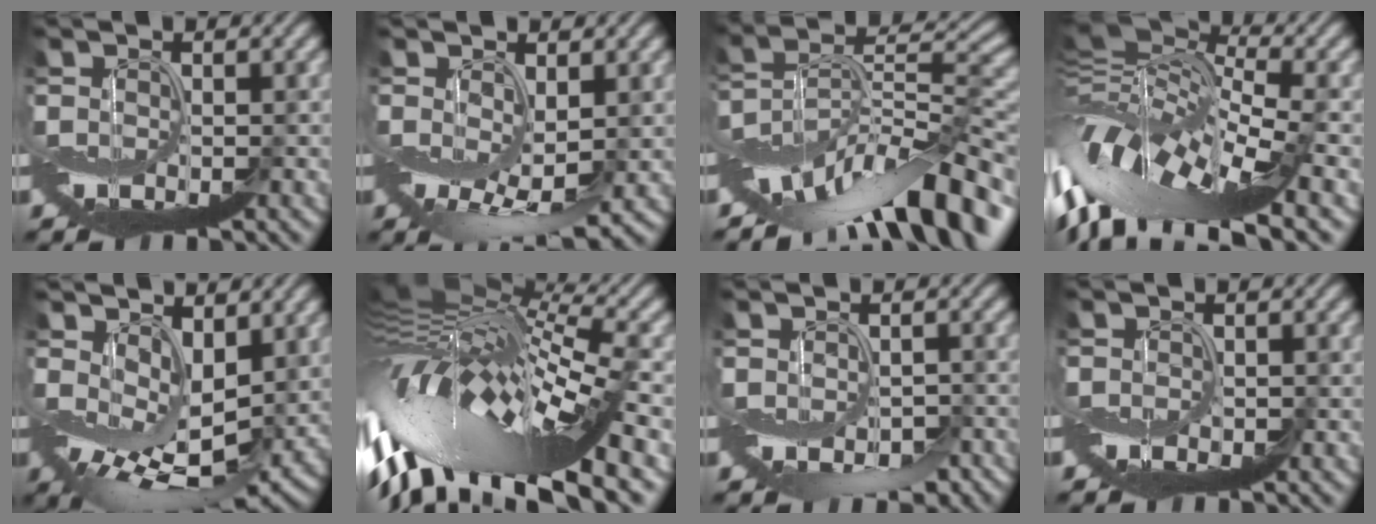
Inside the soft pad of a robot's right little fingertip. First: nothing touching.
{"total": 3.4, "force": [0.5, 1.6, 2.9], "torque": [-0.058, -0.005, 0.017]}
{"total": 12.7, "force": [-7.4, 5.3, 8.9], "torque": [-0.154, 0.022, -0.120]}
{"total": 14.6, "force": [-4.8, 7.0, 11.9], "torque": [-0.243, 0.018, -0.090]}
{"total": 7.5, "force": [1.3, 4.5, 5.8], "torque": [-0.117, -0.017, 0.038]}
{"total": 16.3, "force": [-3.4, 6.1, 14.8], "torque": [-0.282, 0.010, -0.059]}
{"total": 4.3, "force": [-2.6, 2.6, 2.3], "torque": [-0.021, 0.000, -0.028]}
{"total": 0.9, "force": [-0.8, 0.2, 0.2], "torque": [-0.002, -0.002, -0.018]}